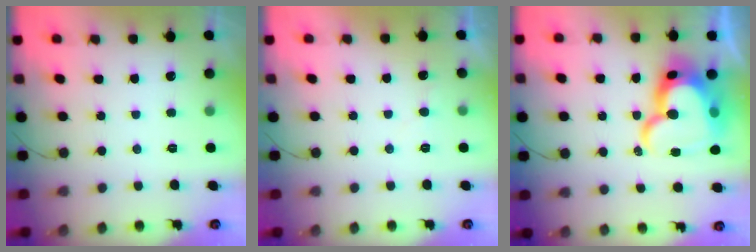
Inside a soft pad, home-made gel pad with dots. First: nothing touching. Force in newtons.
{"total": 3.3, "press": 3.3, "slide": 0.3}
{"total": 22.0, "press": 21.9, "slide": 1.9}